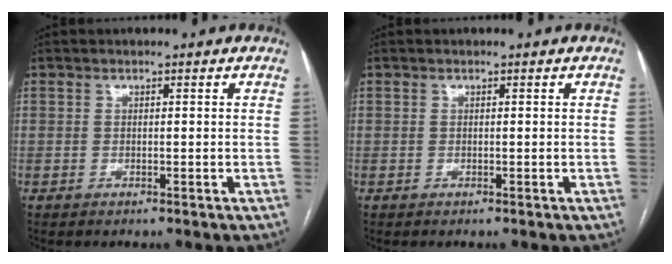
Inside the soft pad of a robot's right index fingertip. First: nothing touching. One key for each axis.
{"total": 0.0}